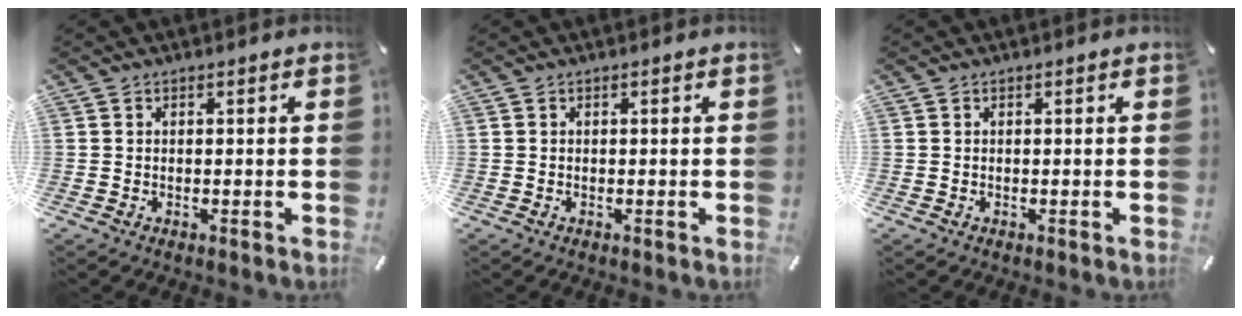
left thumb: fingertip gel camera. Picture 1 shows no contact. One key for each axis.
{"total": 0.0}
{"total": 0.0}